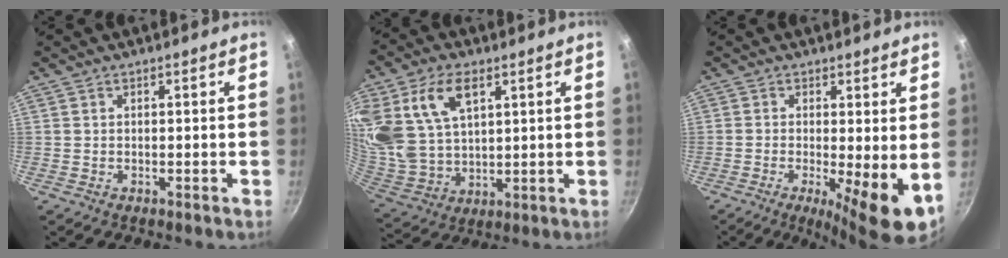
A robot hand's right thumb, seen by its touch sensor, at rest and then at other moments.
{"total": 20.0, "force": [8.1, 12.4, 13.5], "torque": [-0.278, -0.012, 0.169]}
{"total": 8.7, "force": [-1.2, 2.0, 8.4], "torque": [-0.128, -0.009, -0.016]}